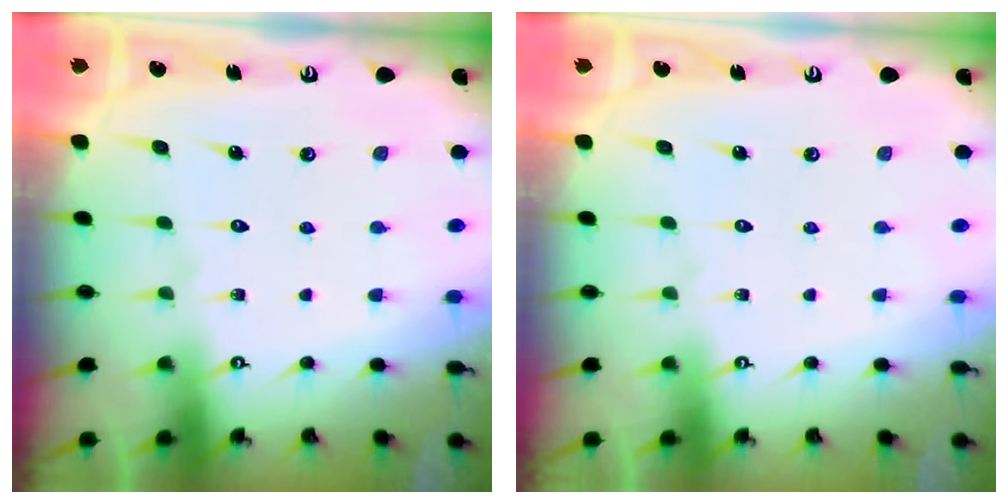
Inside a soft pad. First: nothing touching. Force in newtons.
{"total": 0.0}